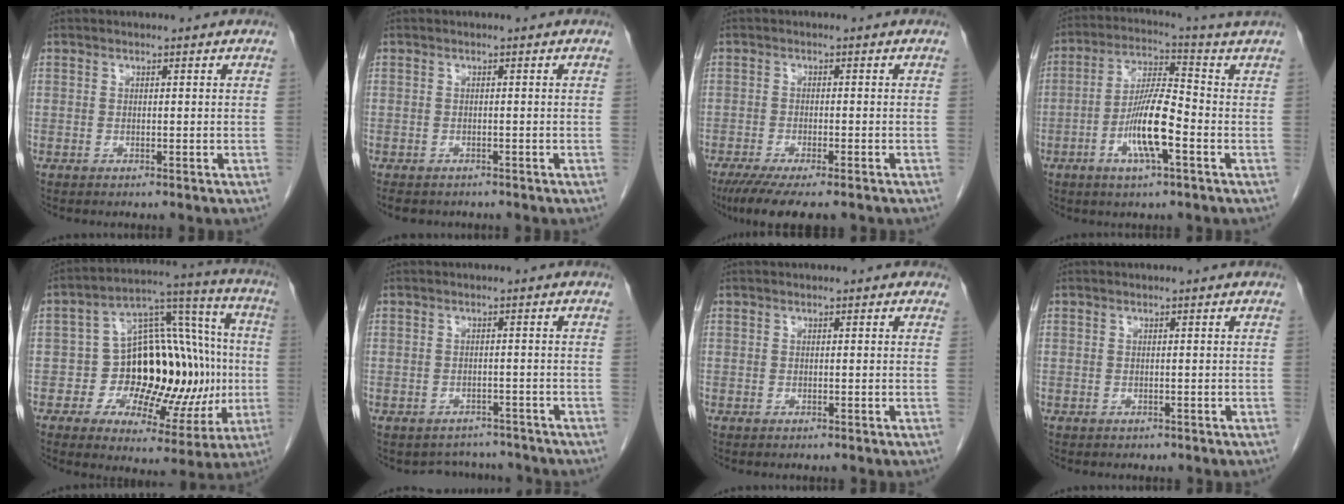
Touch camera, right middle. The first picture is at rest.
{"total": 4.2, "force": [-3.5, 1.9, 1.3], "torque": [-0.017, -0.003, -0.044]}
{"total": 9.2, "force": [-7.1, 1.5, 5.6], "torque": [-0.081, -0.019, -0.111]}
{"total": 8.0, "force": [-1.9, -0.6, 7.8], "torque": [-0.155, 0.001, -0.035]}
{"total": 19.1, "force": [-1.2, 10.4, 15.9], "torque": [-0.214, 0.047, -0.010]}
{"total": 4.1, "force": [-3.7, 1.8, -0.6], "torque": [0.010, 0.015, -0.046]}
{"total": 0.0}
{"total": 0.0}